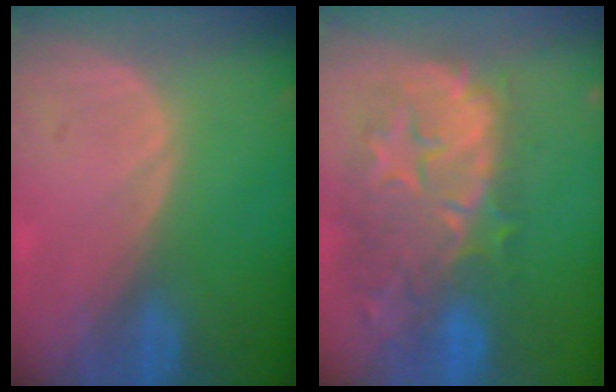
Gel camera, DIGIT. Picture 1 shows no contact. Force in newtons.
{"total": 12.4, "press": 11.2, "slide": 5.3}